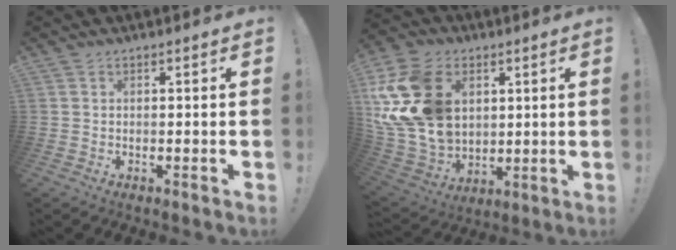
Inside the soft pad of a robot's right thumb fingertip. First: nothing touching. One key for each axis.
{"total": 23.5, "fx": 6.3, "fy": 17.2, "fz": 14.7, "tx": -0.303, "ty": -0.020, "tz": 0.129}